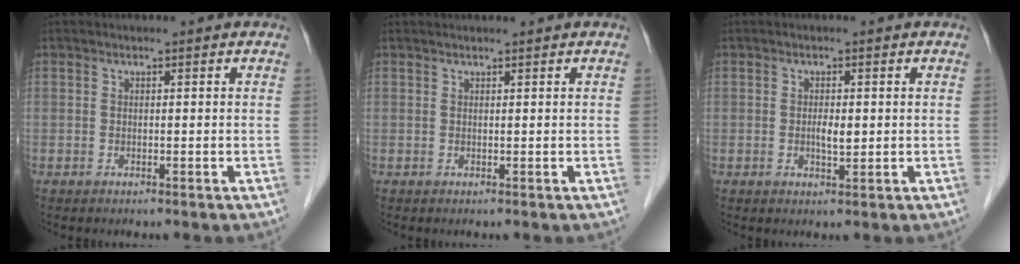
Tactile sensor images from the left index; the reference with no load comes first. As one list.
[{"total": 1.1, "force": [1.0, -0.1, 0.4], "torque": [-0.004, 0.014, 0.020]}, {"total": 2.0, "force": [0.0, 0.7, 1.8], "torque": [-0.034, 0.000, 0.000]}]